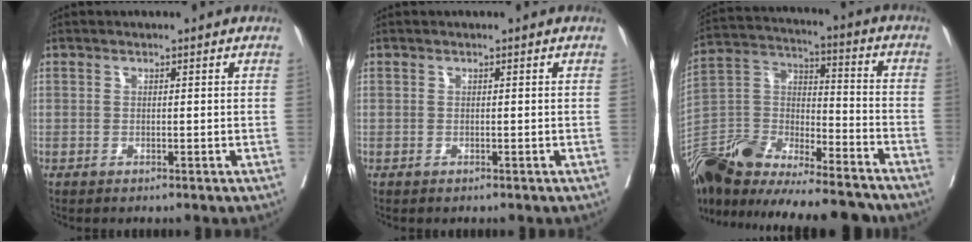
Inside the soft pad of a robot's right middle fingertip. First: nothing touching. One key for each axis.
{"total": 0.0}
{"total": 28.0, "fx": -24.2, "fy": 6.3, "fz": 12.5, "tx": -0.274, "ty": -0.019, "tz": -0.402}